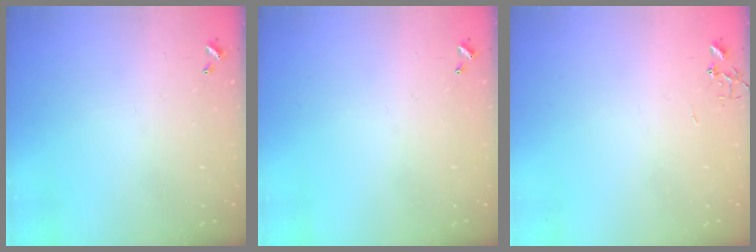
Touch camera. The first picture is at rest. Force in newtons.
{"total": 0.0}
{"total": 0.0}